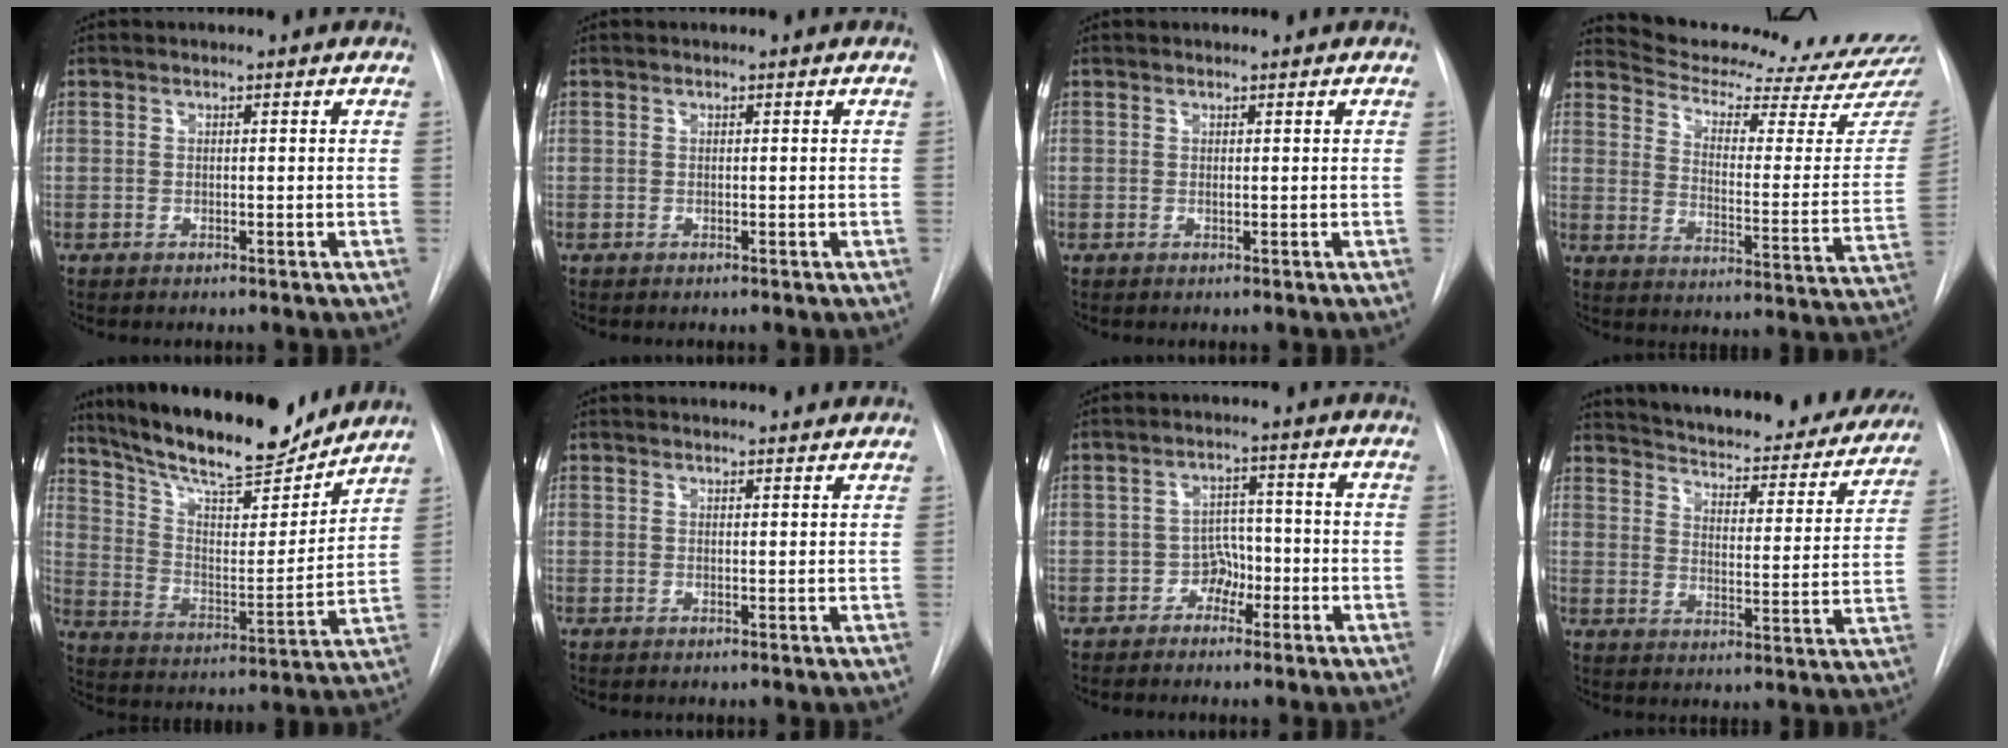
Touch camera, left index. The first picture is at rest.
{"total": 0.0}
{"total": 0.7, "force": [-0.7, 0.1, -0.1], "torque": [-0.004, -0.008, -0.009]}
{"total": 22.6, "force": [21.3, 0.1, 7.6], "torque": [-0.115, -0.115, 0.274]}
{"total": 19.3, "force": [17.0, 3.4, 8.4], "torque": [-0.148, -0.014, 0.272]}
{"total": 7.0, "force": [6.7, 1.2, 1.7], "torque": [-0.017, 0.019, 0.071]}
{"total": 3.8, "force": [-2.7, 2.5, 0.9], "torque": [-0.005, 0.006, -0.045]}
{"total": 27.9, "force": [25.2, 6.6, 10.0], "torque": [-0.159, -0.067, 0.307]}